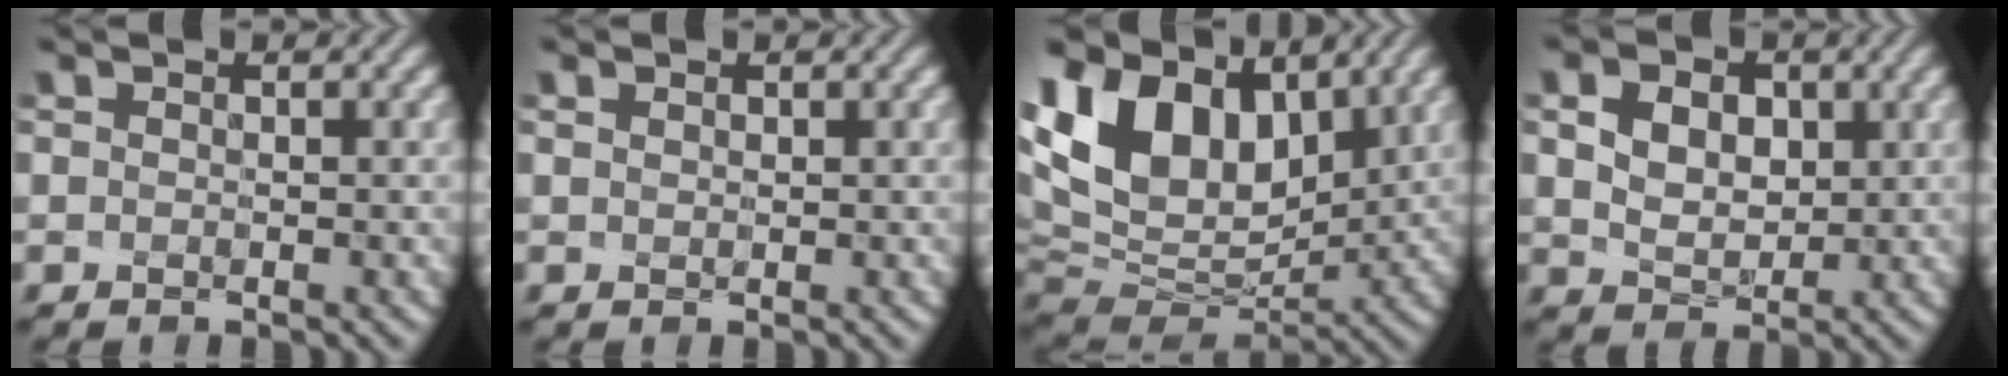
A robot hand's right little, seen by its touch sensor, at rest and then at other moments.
{"total": 0.7, "force": [0.5, 0.5, 0.2], "torque": [-0.017, 0.010, 0.008]}
{"total": 10.8, "force": [4.4, 7.0, 7.0], "torque": [-0.159, 0.007, 0.086]}
{"total": 3.3, "force": [0.9, 2.4, 2.2], "torque": [-0.047, -0.002, 0.016]}